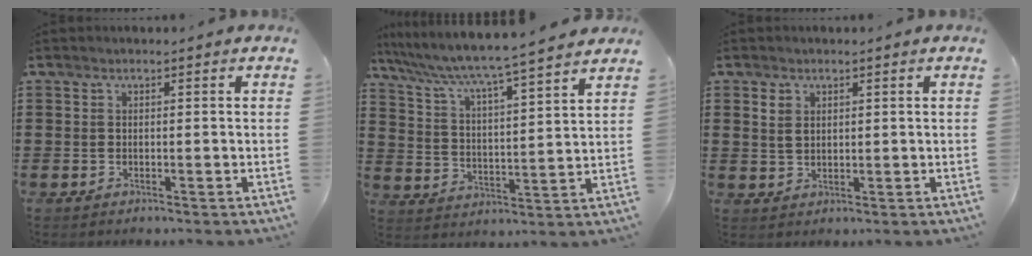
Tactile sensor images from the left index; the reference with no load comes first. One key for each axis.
{"total": 4.9, "fx": 4.4, "fy": -0.7, "fz": 2.2, "tx": -0.064, "ty": -0.040, "tz": 0.063}
{"total": 2.1, "fx": 1.0, "fy": 1.4, "fz": 1.2, "tx": -0.027, "ty": 0.005, "tz": 0.019}